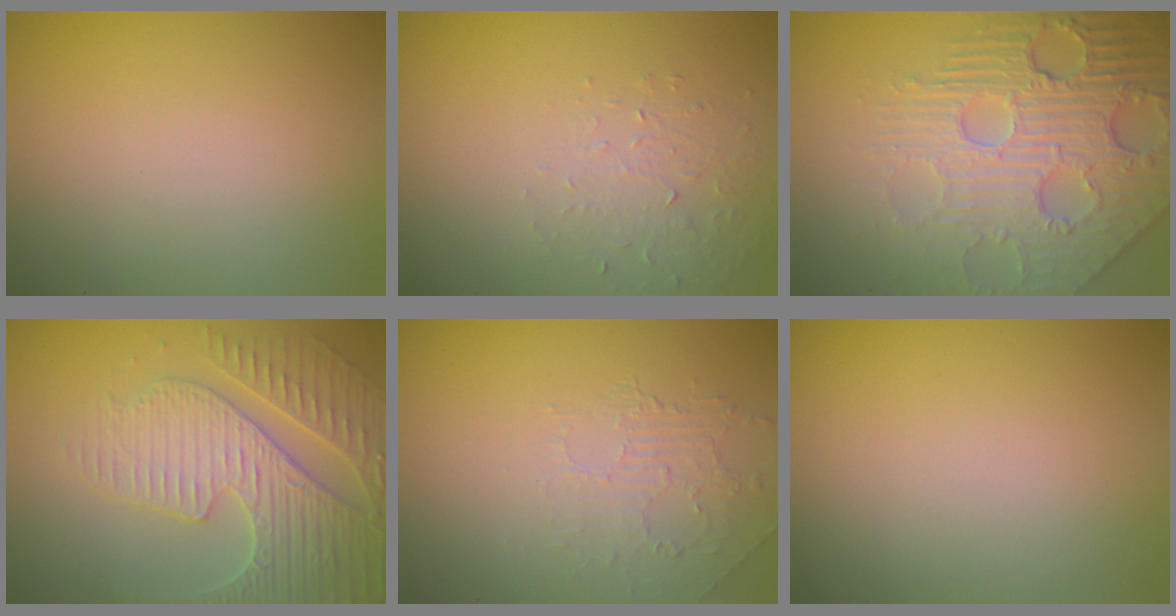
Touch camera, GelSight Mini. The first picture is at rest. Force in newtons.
{"total": 1.4, "press": 0.7, "slide": 1.2}
{"total": 7.0, "press": 5.7, "slide": 4.0}
{"total": 6.4, "press": 5.4, "slide": 3.5}
{"total": 2.0, "press": 0.6, "slide": 1.9}
{"total": 0.0}